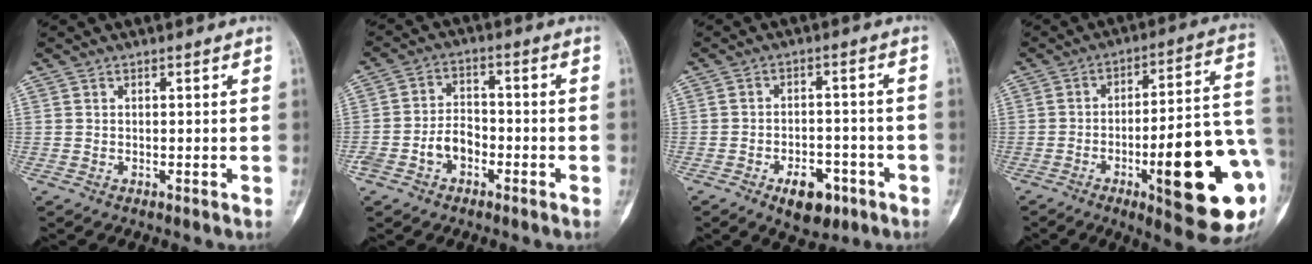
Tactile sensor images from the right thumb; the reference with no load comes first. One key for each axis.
{"total": 6.0, "fx": -2.4, "fy": 4.2, "fz": 3.5, "tx": -0.049, "ty": 0.032, "tz": -0.046}
{"total": 8.1, "fx": -4.2, "fy": 4.6, "fz": 5.1, "tx": -0.052, "ty": 0.024, "tz": -0.058}
{"total": 23.3, "fx": -6.9, "fy": 5.5, "fz": 21.5, "tx": -0.257, "ty": 0.020, "tz": -0.086}